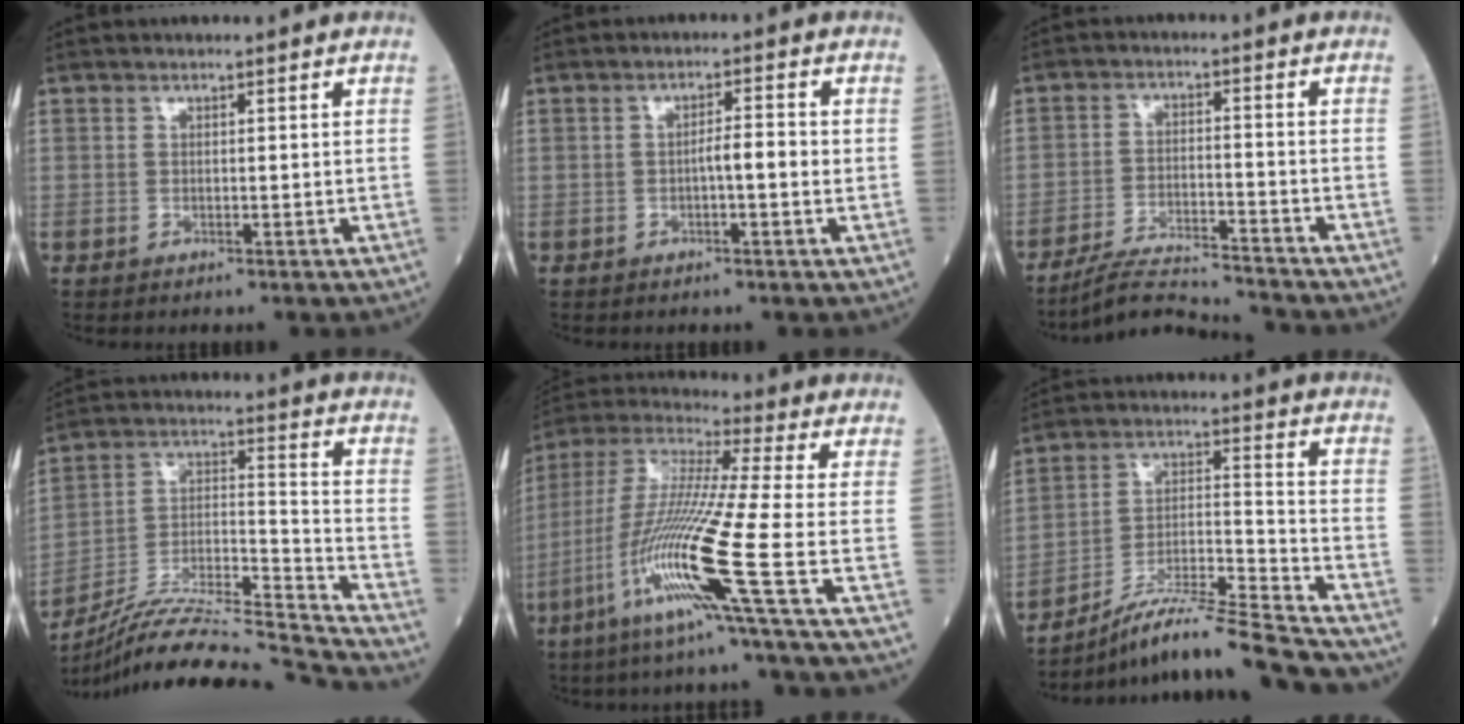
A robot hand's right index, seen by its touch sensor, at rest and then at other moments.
{"total": 3.7, "force": [-0.5, 0.4, 3.7], "torque": [-0.056, 0.007, -0.009]}
{"total": 8.5, "force": [-8.4, -0.8, 1.4], "torque": [-0.022, -0.006, -0.153]}
{"total": 23.1, "force": [-21.9, -1.8, 7.3], "torque": [-0.146, -0.010, -0.362]}
{"total": 16.6, "force": [-6.7, -1.9, 15.1], "torque": [-0.314, -0.024, -0.137]}
{"total": 19.1, "force": [-17.2, 0.5, 8.3], "torque": [-0.140, 0.002, -0.287]}